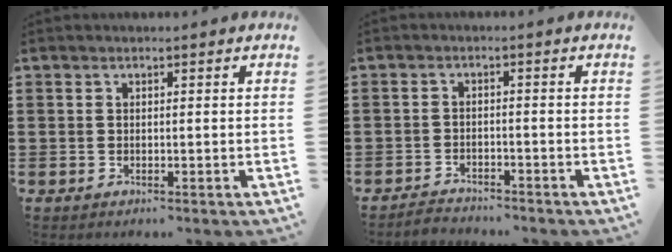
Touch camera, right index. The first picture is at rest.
{"total": 2.3, "force": [-2.3, 0.3, -0.1], "torque": [-0.007, 0.001, -0.051]}